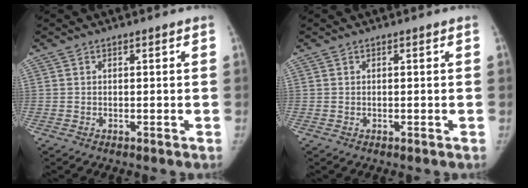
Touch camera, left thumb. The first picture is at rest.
{"total": 0.0}